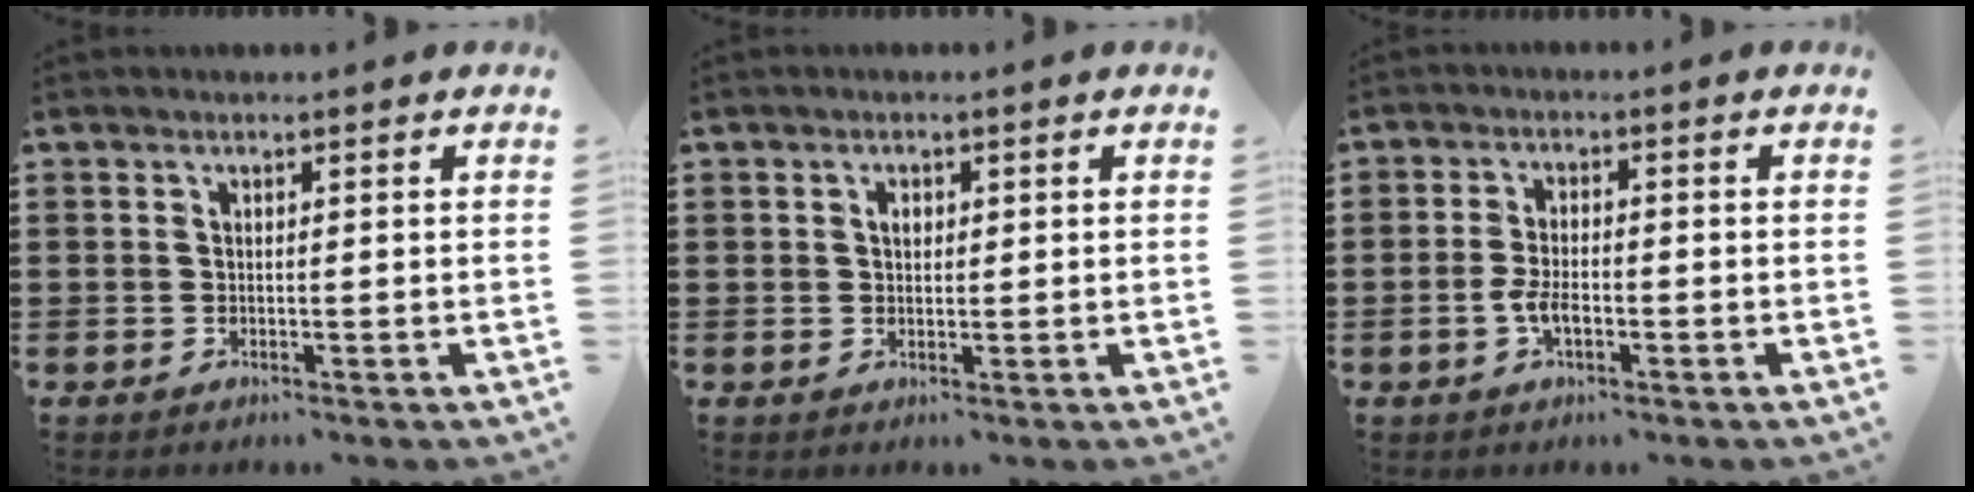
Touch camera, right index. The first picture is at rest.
{"total": 1.5, "force": [0.4, 1.0, 1.0], "torque": [-0.021, 0.007, 0.006]}
{"total": 3.6, "force": [-1.3, 1.4, 3.0], "torque": [-0.068, -0.004, -0.024]}